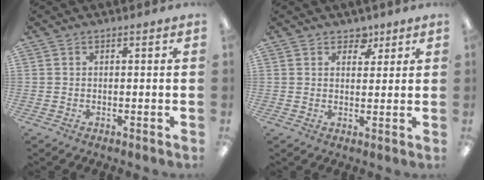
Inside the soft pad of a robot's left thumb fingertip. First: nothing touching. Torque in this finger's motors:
{"motor_torque": [-0.08, -0.03, -0.07, -0.13, 0.04]}